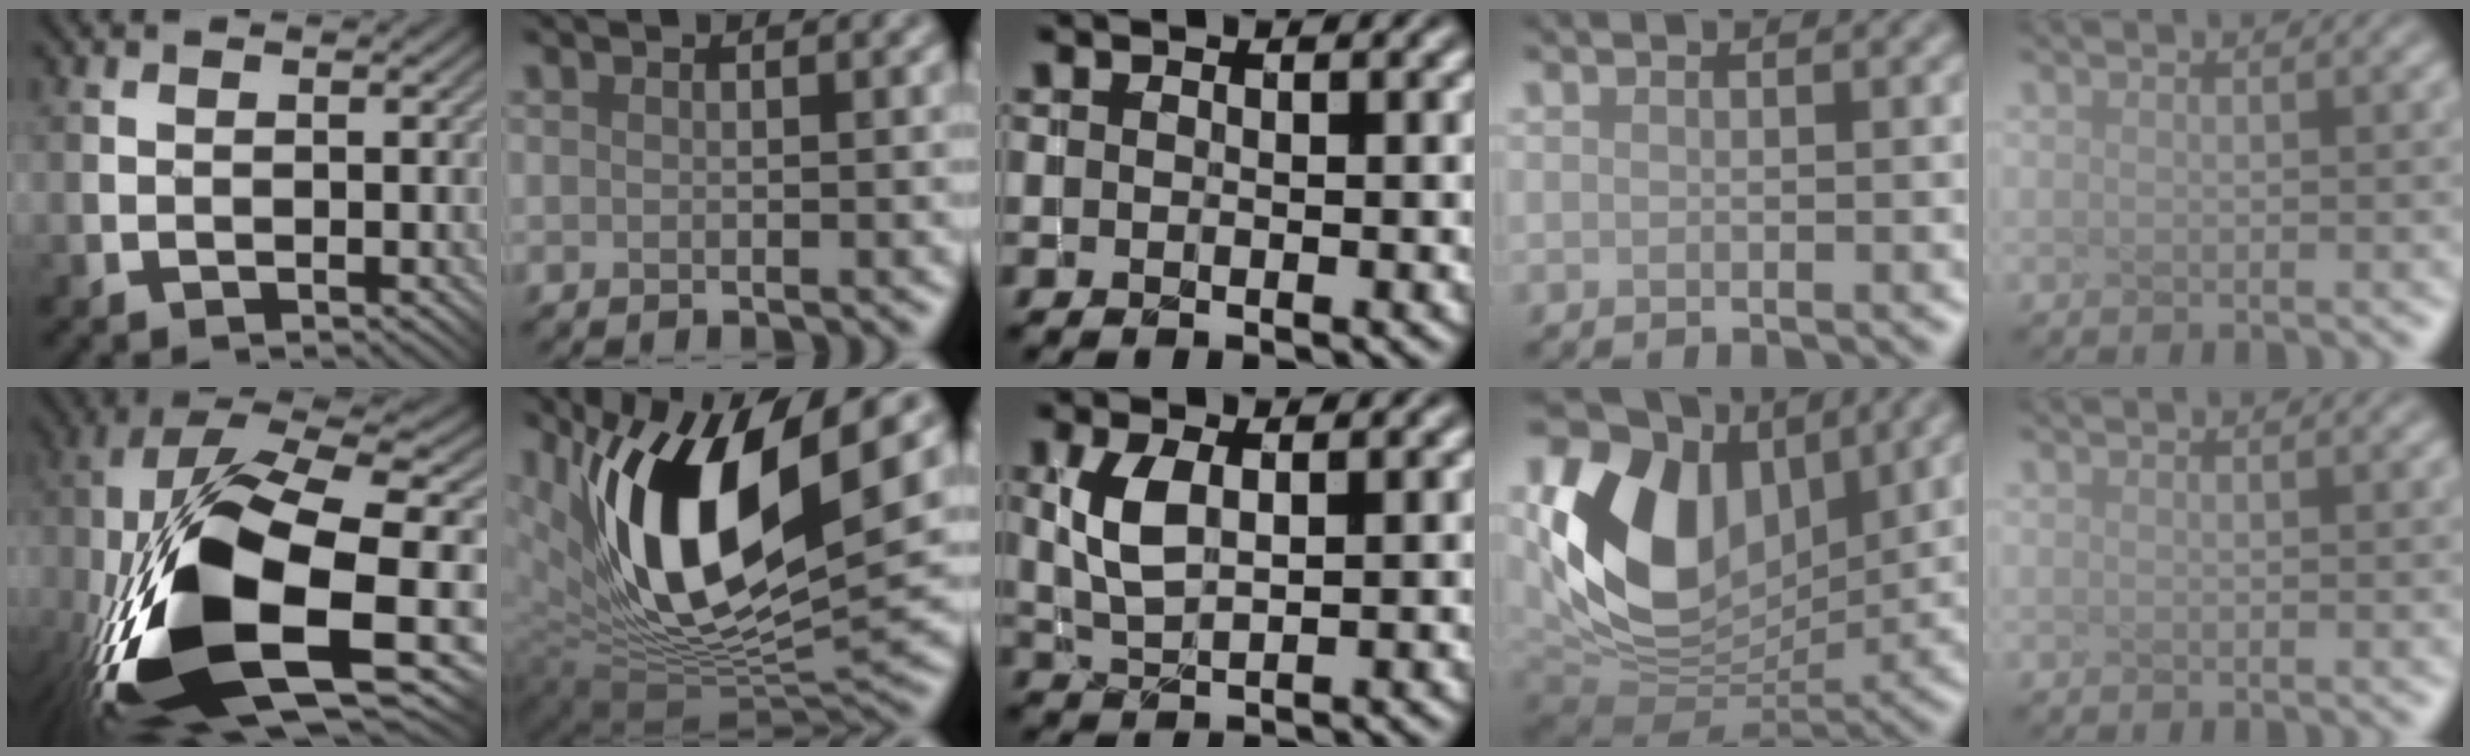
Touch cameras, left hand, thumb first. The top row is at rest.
{"thumb": {"total": 19.8, "force": [-5.9, 7.6, 17.3], "torque": [-0.351, -0.038, -0.091]}, "index": {"total": 14.1, "force": [4.8, 5.9, 11.9], "torque": [-0.211, -0.009, 0.088]}, "middle": {"total": 3.5, "force": [0.7, 1.8, 2.9], "torque": [-0.074, 0.004, 0.017]}, "ring": {"total": 12.4, "force": [3.2, 8.5, 8.3], "torque": [-0.167, -0.003, 0.059]}}